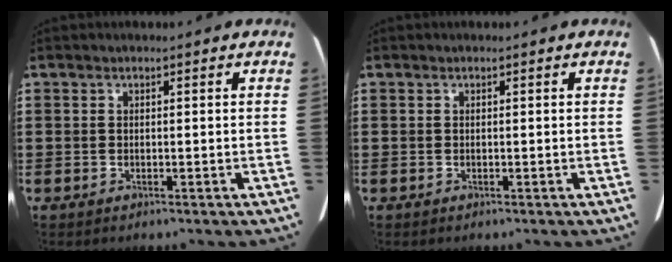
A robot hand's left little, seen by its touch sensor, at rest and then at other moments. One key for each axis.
{"total": 0.0}